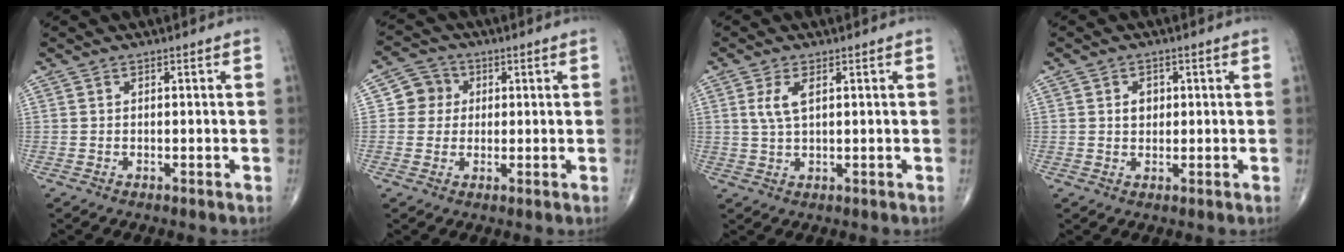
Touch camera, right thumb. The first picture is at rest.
{"total": 5.1, "force": [0.8, 4.9, 1.1], "torque": [0.013, 0.007, 0.004]}
{"total": 3.9, "force": [1.2, 1.6, 3.4], "torque": [-0.074, 0.000, 0.028]}
{"total": 2.7, "force": [0.5, 2.1, 1.5], "torque": [-0.011, 0.000, 0.007]}